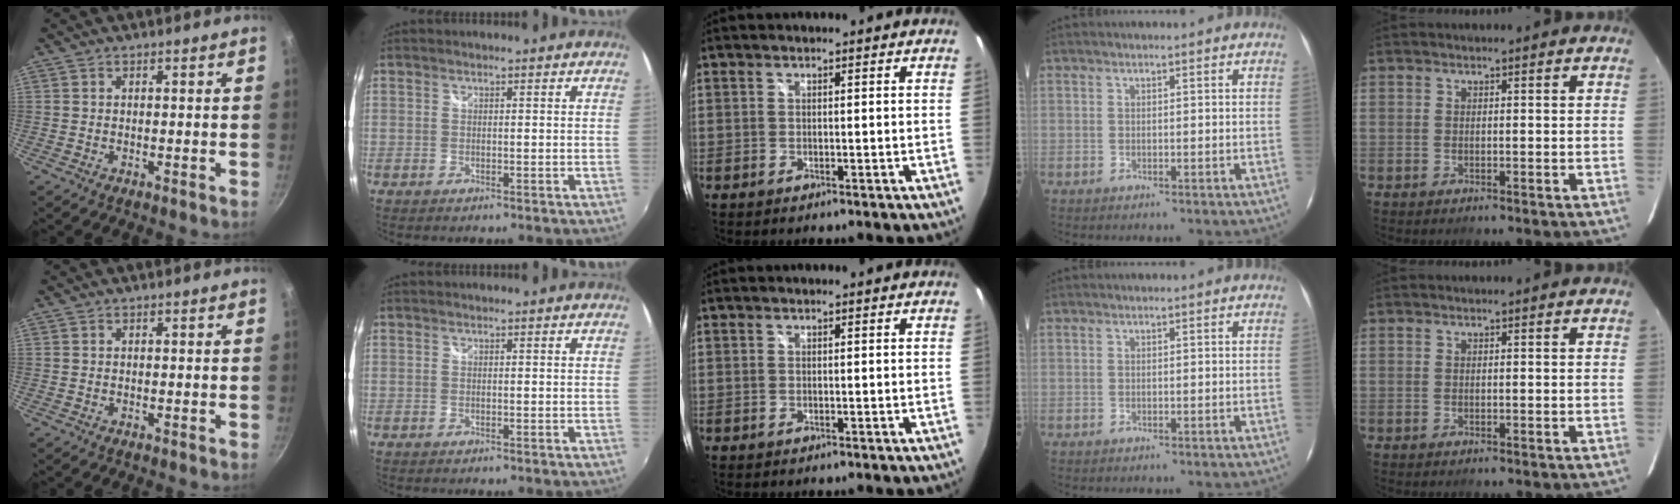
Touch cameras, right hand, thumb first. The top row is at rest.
{}